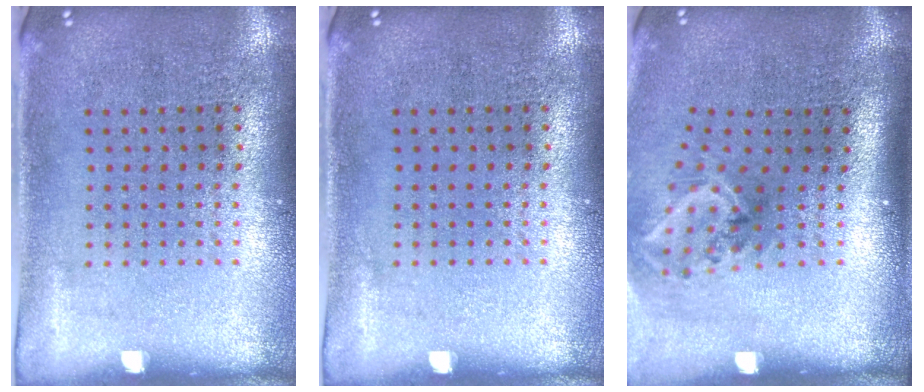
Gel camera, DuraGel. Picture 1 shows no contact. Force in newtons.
{"total": 0.0}
{"total": 2.1, "press": 1.3, "slide": 1.6}